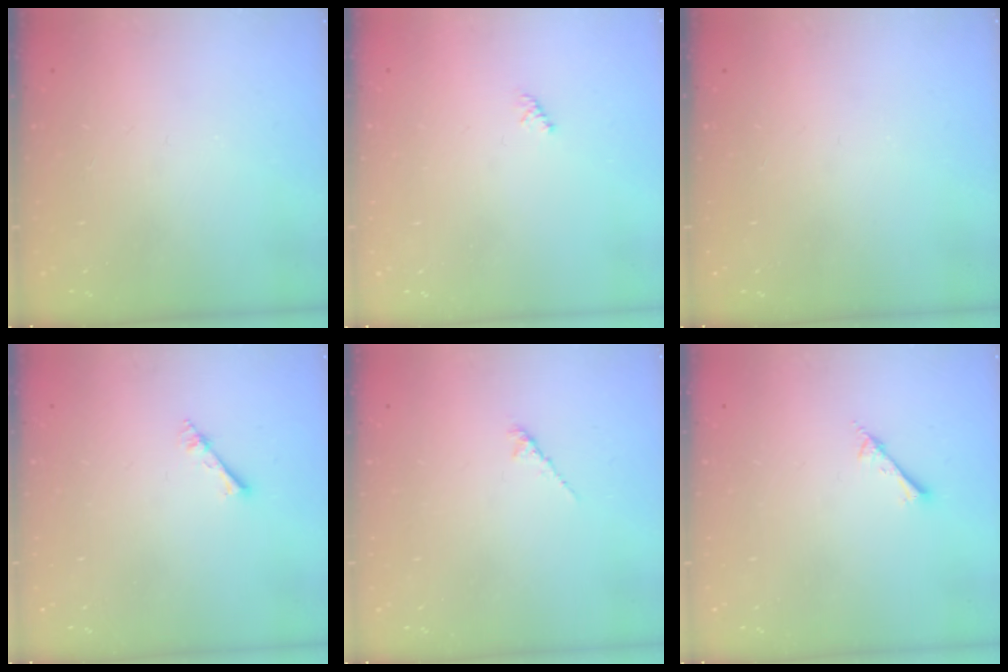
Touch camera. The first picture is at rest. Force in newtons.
{"total": 1.5, "press": 1.4, "slide": 0.4}
{"total": 0.0}
{"total": 4.0, "press": 3.9, "slide": 0.5}
{"total": 2.0, "press": 2.0, "slide": 0.6}
{"total": 2.6, "press": 2.6, "slide": 0.3}